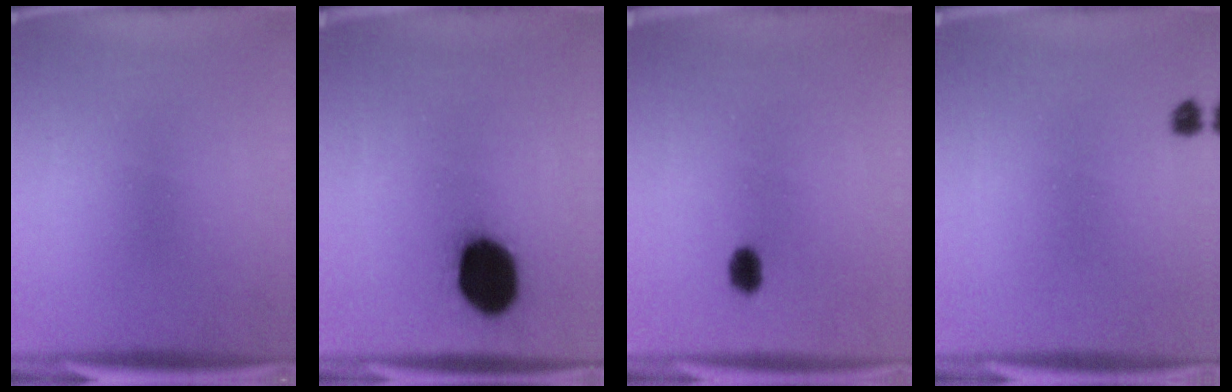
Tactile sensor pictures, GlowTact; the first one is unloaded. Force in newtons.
{"total": 16.9}
{"total": 2.8}
{"total": 1.4}